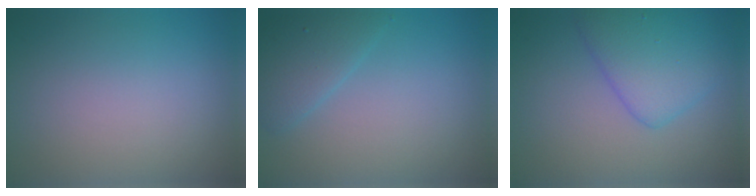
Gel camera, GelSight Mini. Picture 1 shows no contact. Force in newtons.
{"total": 2.6, "press": 2.6, "slide": 0.2}
{"total": 4.8, "press": 4.8, "slide": 0.1}